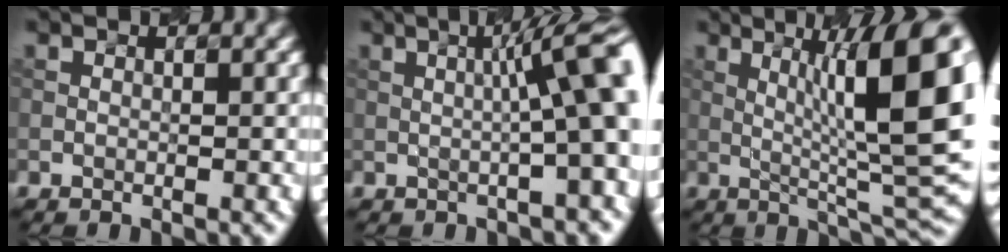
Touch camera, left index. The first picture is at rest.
{"total": 7.5, "force": [0.7, 1.1, 7.4], "torque": [-0.097, 0.024, 0.013]}
{"total": 12.4, "force": [2.1, 2.4, 12.0], "torque": [-0.172, 0.013, 0.042]}